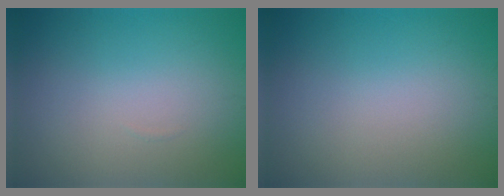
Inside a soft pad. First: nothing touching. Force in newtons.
{"total": 0.0}